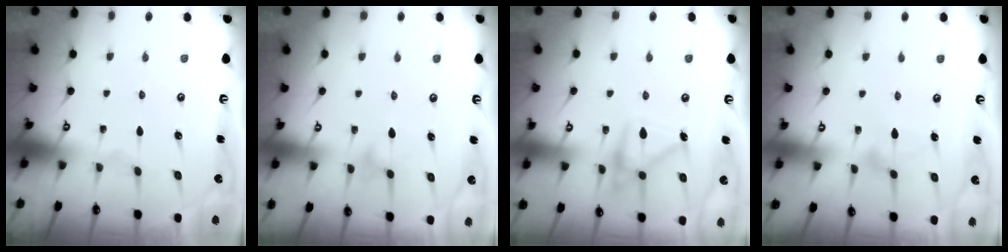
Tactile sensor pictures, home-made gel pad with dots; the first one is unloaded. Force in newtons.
{"total": 7.4, "press": 7.4, "slide": 0.4}
{"total": 16.9, "press": 16.9, "slide": 1.1}
{"total": 7.7, "press": 7.7, "slide": 0.3}